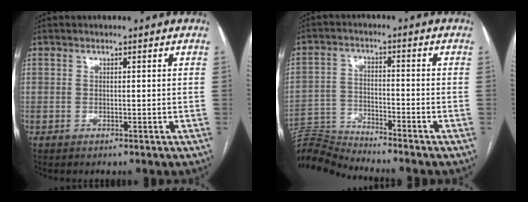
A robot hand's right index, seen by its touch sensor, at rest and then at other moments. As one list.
[{"total": 7.3, "force": [-7.1, -1.8, -0.7], "torque": [0.003, -0.003, -0.136]}]